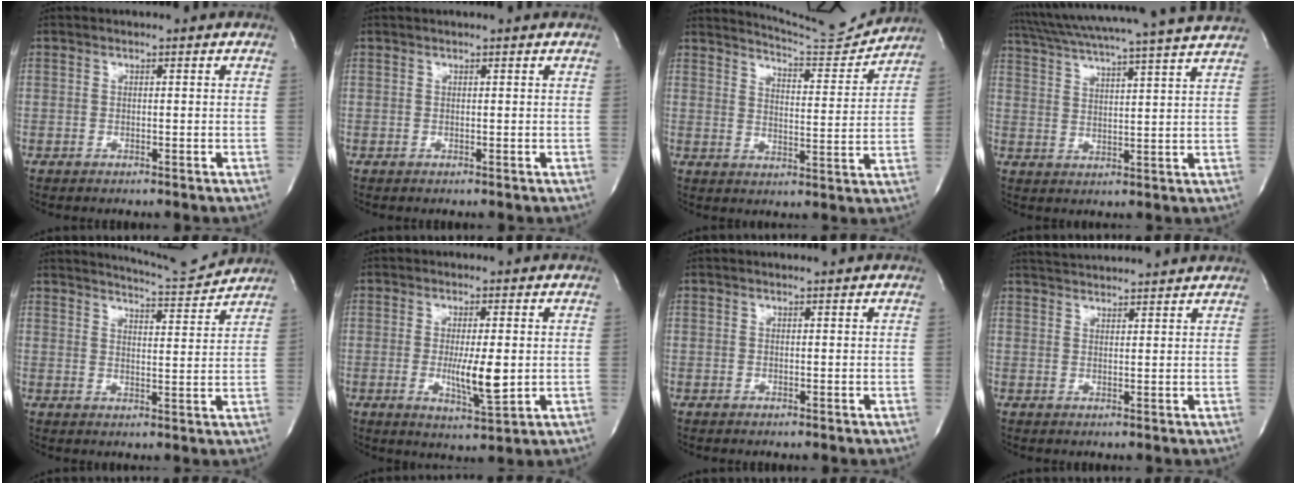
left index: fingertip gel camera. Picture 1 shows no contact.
{"total": 1.6, "force": [1.4, -0.2, 0.6], "torque": [-0.010, 0.015, 0.020]}
{"total": 10.1, "force": [10.0, -1.1, 0.2], "torque": [-0.016, -0.034, 0.146]}
{"total": 20.7, "force": [18.6, -1.6, 9.0], "torque": [-0.163, -0.017, 0.257]}
{"total": 7.7, "force": [7.6, -0.8, 0.6], "torque": [-0.022, -0.016, 0.109]}
{"total": 6.2, "force": [-0.3, 0.9, 6.2], "torque": [-0.109, -0.018, -0.004]}
{"total": 0.9, "force": [0.9, -0.2, 0.2], "torque": [-0.005, 0.000, 0.014]}
{"total": 10.2, "force": [9.8, 0.0, 2.8], "torque": [-0.052, 0.025, 0.135]}